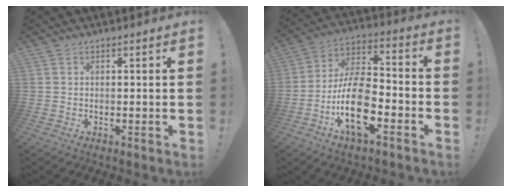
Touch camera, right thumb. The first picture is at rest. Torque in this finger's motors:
{"motor_torque": [0.73, 0.64, 1.39, -1.36, 0.24]}